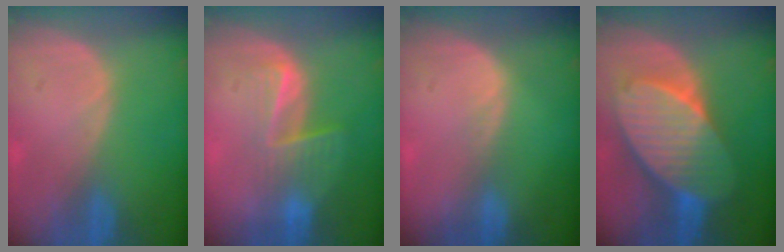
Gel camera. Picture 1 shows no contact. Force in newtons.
{"total": 6.7, "press": 5.5, "slide": 3.8}
{"total": 1.1, "press": 0.7, "slide": 0.9}
{"total": 10.9, "press": 10.9, "slide": 0.5}